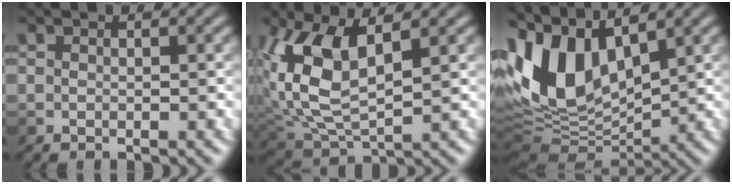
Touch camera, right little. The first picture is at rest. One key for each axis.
{"total": 7.7, "fx": 1.9, "fy": 3.7, "fz": 6.4, "tx": -0.145, "ty": -0.001, "tz": 0.035}
{"total": 11.2, "fx": 4.0, "fy": 6.3, "fz": 8.4, "tx": -0.181, "ty": 0.025, "tz": 0.067}